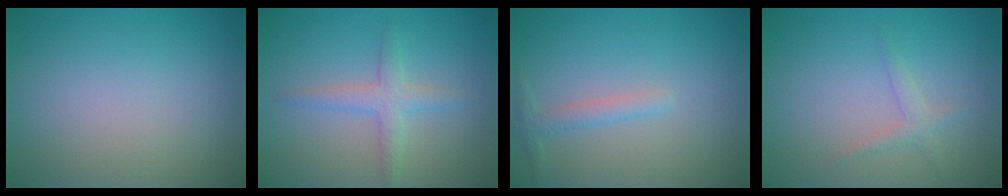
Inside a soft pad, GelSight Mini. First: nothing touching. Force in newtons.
{"total": 2.4, "press": 2.4, "slide": 0.0}
{"total": 1.5, "press": 1.5, "slide": 0.0}
{"total": 1.2, "press": 1.2, "slide": 0.0}